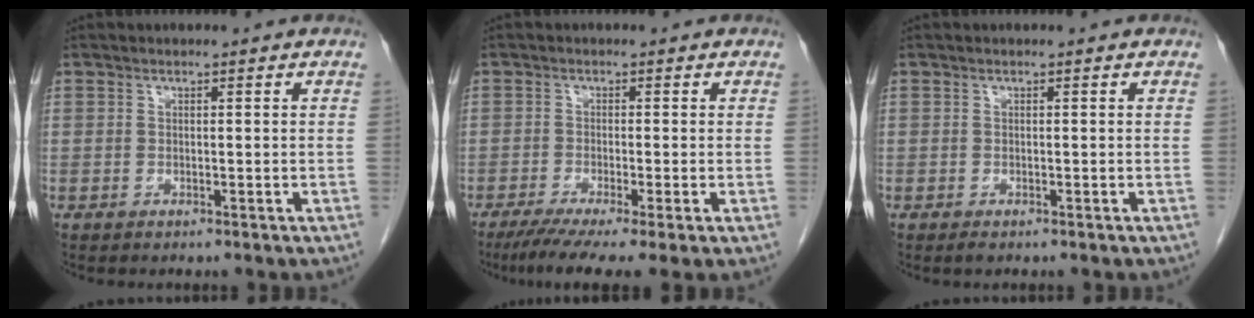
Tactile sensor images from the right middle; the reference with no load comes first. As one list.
[{"total": 8.3, "force": [-5.5, 0.4, 6.2], "torque": [-0.097, -0.024, -0.091]}, {"total": 0.6, "force": [-0.4, 0.2, 0.4], "torque": [-0.006, -0.001, -0.004]}]